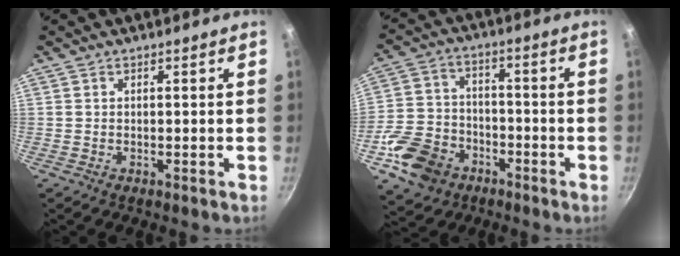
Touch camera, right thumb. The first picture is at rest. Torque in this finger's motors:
{"motor_torque": [1.18, 0.55, 0.92, -0.71, 0.07]}